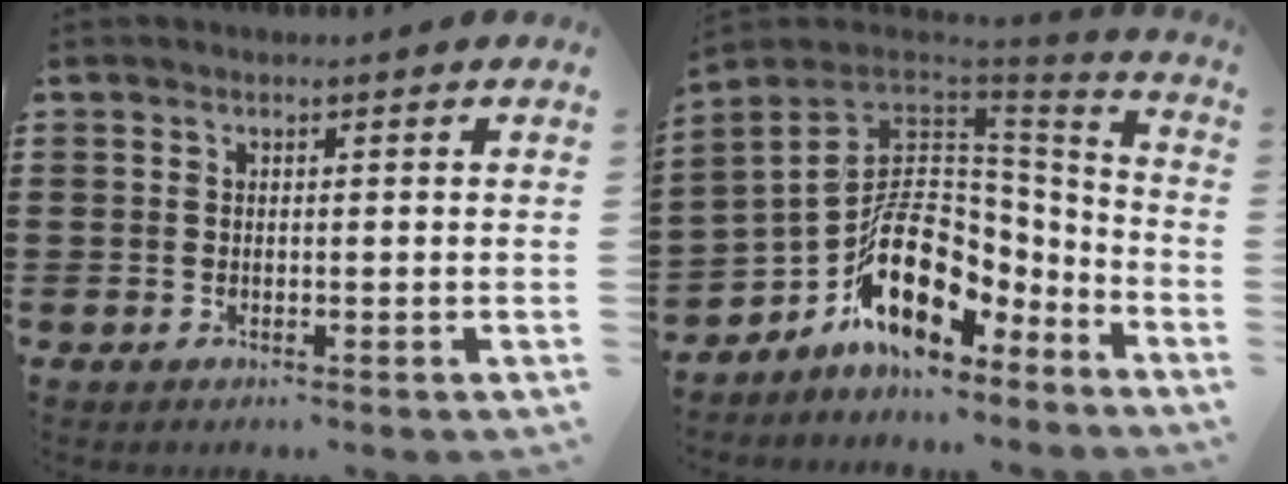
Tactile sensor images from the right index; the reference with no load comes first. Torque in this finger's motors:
{"motor_torque": [2.05, 0.09, 1.05, 0.21]}